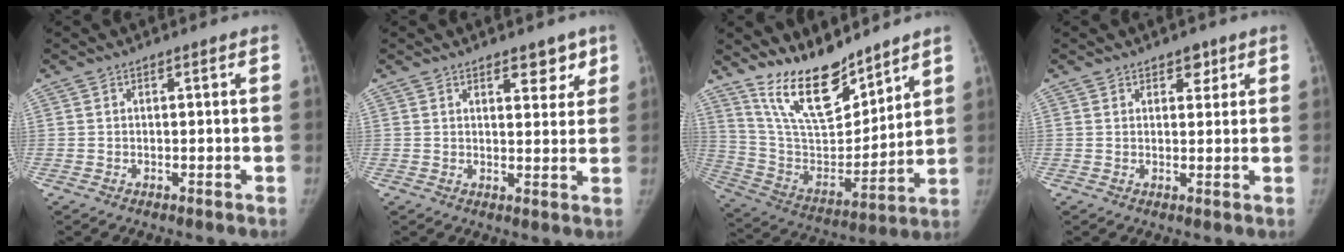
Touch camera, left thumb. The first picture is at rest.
{"total": 4.8, "force": [3.0, 2.4, 2.8], "torque": [-0.005, -0.017, 0.039]}
{"total": 17.3, "force": [13.8, 6.0, 8.5], "torque": [-0.108, -0.088, 0.264]}
{"total": 2.9, "force": [1.8, 1.9, 1.2], "torque": [0.007, -0.009, 0.024]}